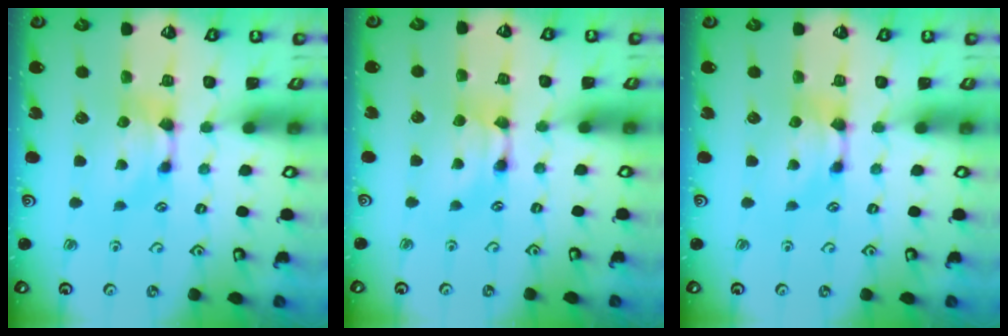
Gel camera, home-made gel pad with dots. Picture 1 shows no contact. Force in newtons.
{"total": 1.8, "press": 1.8, "slide": 0.1}
{"total": 0.0}